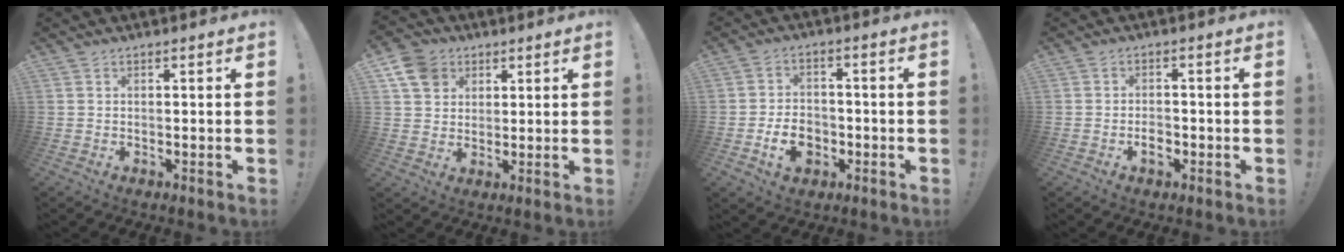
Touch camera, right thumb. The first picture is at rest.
{"total": 9.4, "force": [5.0, 7.2, 3.3], "torque": [-0.047, -0.023, 0.100]}
{"total": 9.1, "force": [-3.3, 6.6, 5.3], "torque": [-0.086, 0.010, -0.057]}
{"total": 3.1, "force": [-1.7, 1.9, 1.8], "torque": [-0.026, 0.006, -0.029]}